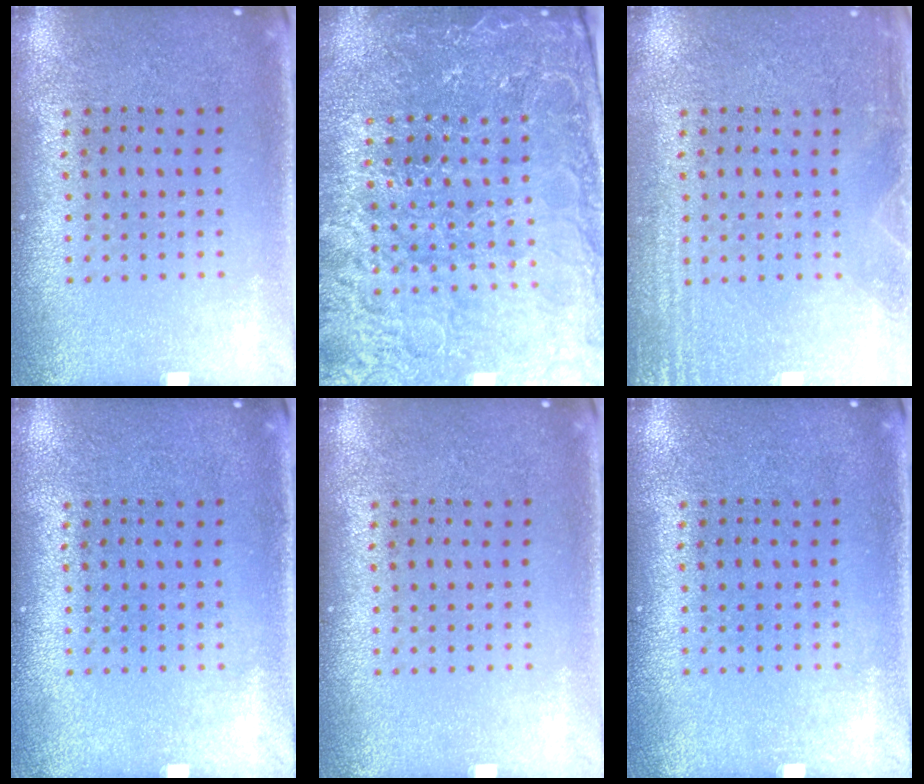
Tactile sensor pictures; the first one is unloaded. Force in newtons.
{"total": 4.7, "press": 4.4, "slide": 1.5}
{"total": 2.9, "press": 2.9, "slide": 0.5}
{"total": 0.0}
{"total": 0.0}
{"total": 0.0}